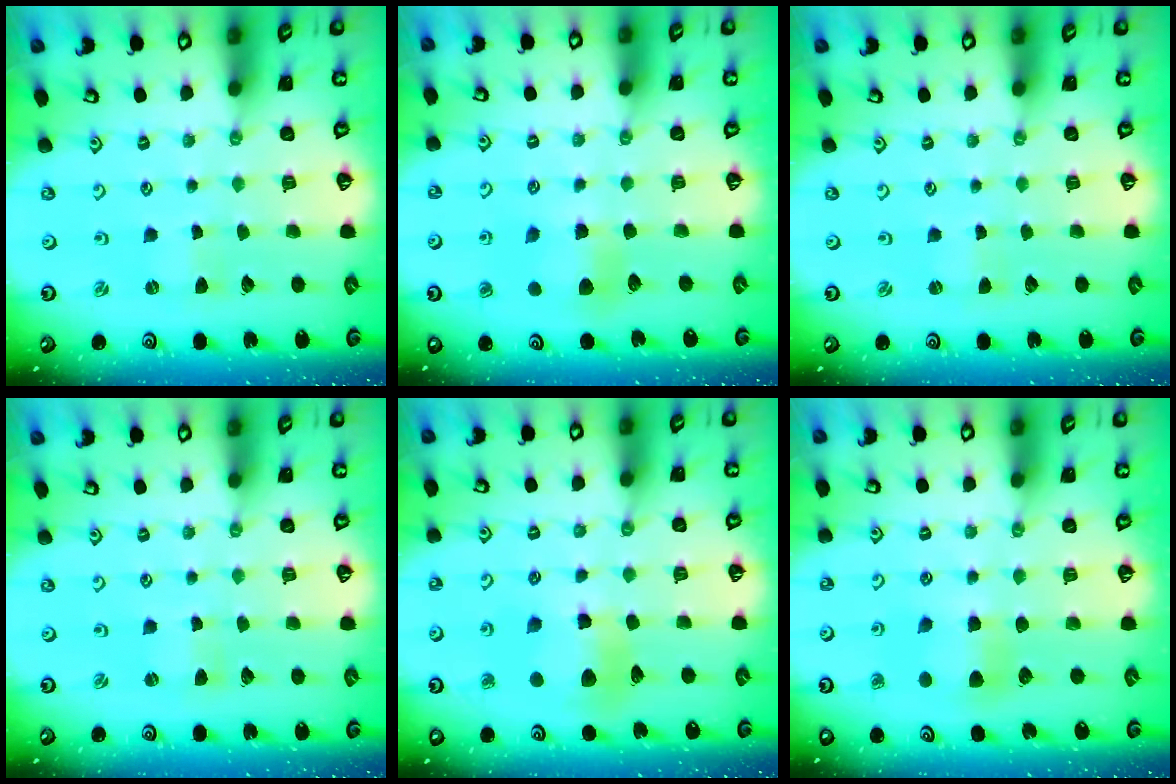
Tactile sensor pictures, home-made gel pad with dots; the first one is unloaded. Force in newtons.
{"total": 6.0, "press": 6.0, "slide": 0.5}
{"total": 0.0}
{"total": 0.0}
{"total": 10.9, "press": 10.8, "slide": 1.3}
{"total": 6.3, "press": 6.3, "slide": 0.4}